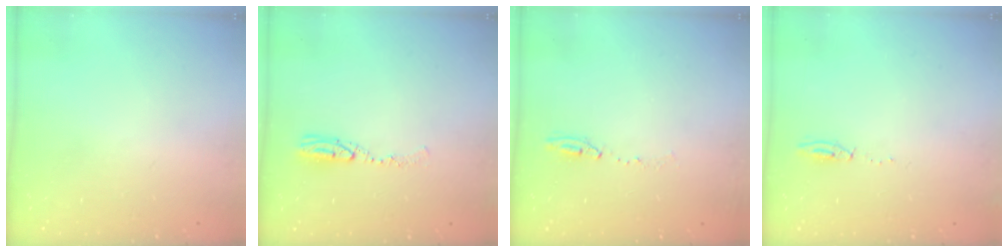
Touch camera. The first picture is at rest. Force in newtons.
{"total": 6.3, "press": 6.0, "slide": 1.7}
{"total": 5.7, "press": 5.7, "slide": 0.7}
{"total": 4.8, "press": 4.7, "slide": 1.0}